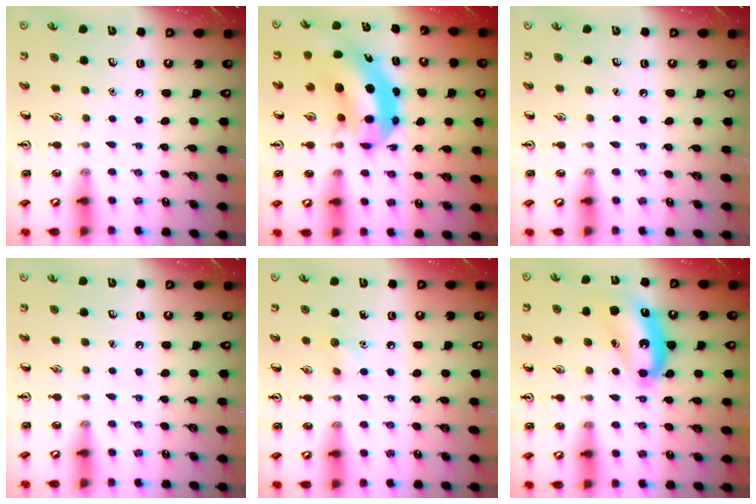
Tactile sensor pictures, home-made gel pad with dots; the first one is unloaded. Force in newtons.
{"total": 8.3, "press": 8.0, "slide": 2.3}
{"total": 0.0}
{"total": 0.0}
{"total": 5.0, "press": 4.7, "slide": 1.6}
{"total": 13.4, "press": 13.4, "slide": 0.9}